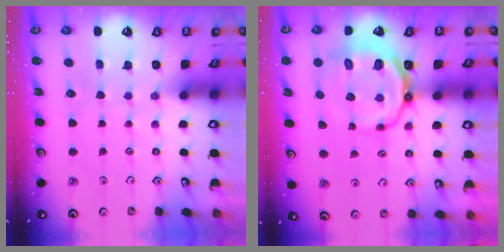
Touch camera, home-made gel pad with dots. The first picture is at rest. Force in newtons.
{"total": 12.7, "press": 12.4, "slide": 3.0}